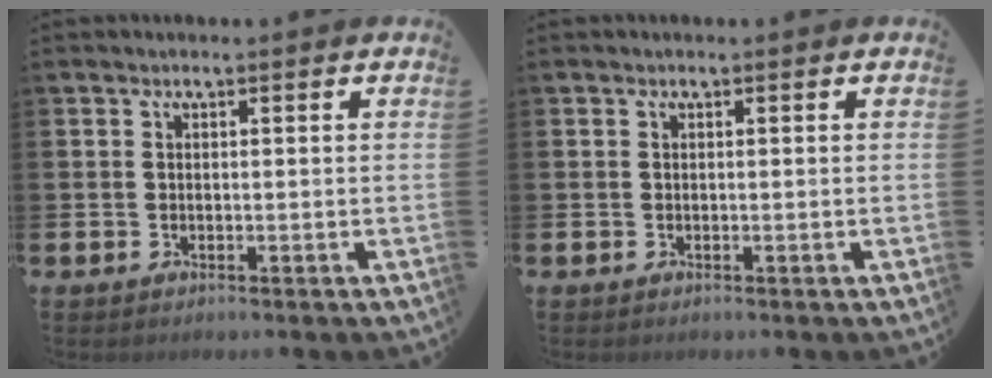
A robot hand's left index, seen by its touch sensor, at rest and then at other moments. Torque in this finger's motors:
{"motor_torque": [0.09, 0.02, 0.03, 0.01]}